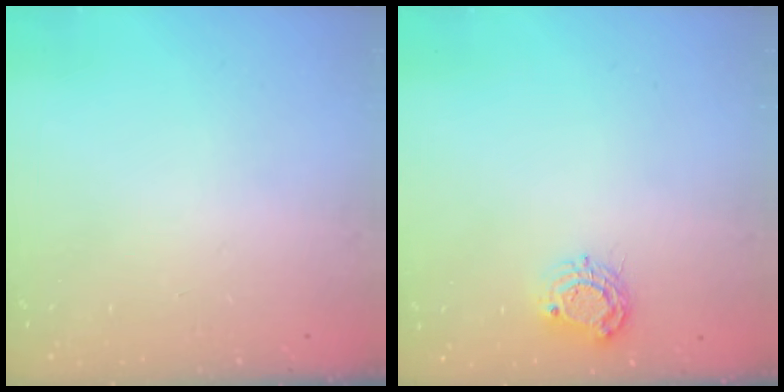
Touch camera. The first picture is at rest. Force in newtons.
{"total": 6.9, "press": 6.9, "slide": 0.3}